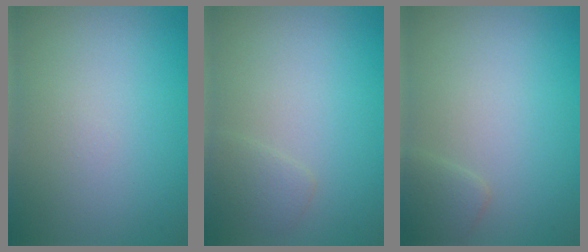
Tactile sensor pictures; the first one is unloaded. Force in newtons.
{"total": 1.4, "press": 1.4, "slide": 0.1}
{"total": 1.4, "press": 1.4, "slide": 0.1}